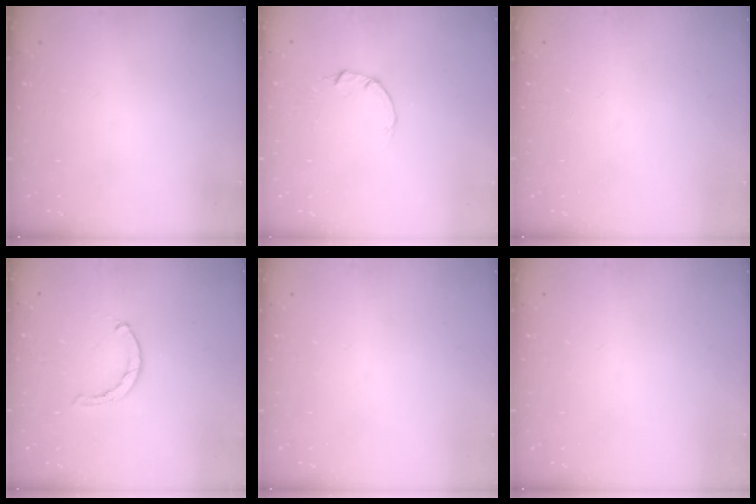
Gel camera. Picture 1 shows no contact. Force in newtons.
{"total": 2.0, "press": 2.0, "slide": 0.3}
{"total": 0.0}
{"total": 0.7, "press": 0.6, "slide": 0.2}
{"total": 0.0}
{"total": 0.0}